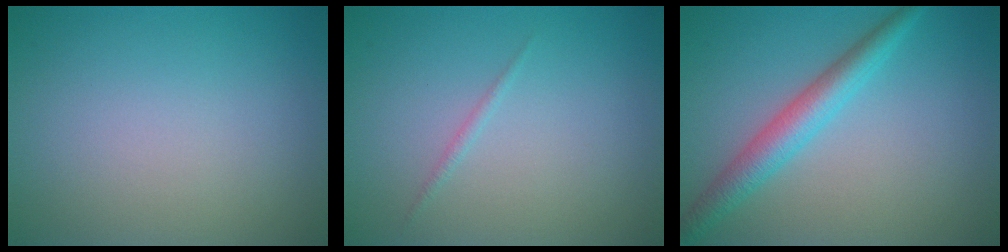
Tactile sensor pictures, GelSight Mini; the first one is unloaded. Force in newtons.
{"total": 0.5, "press": 0.5, "slide": 0.0}
{"total": 3.7, "press": 3.7, "slide": 0.1}